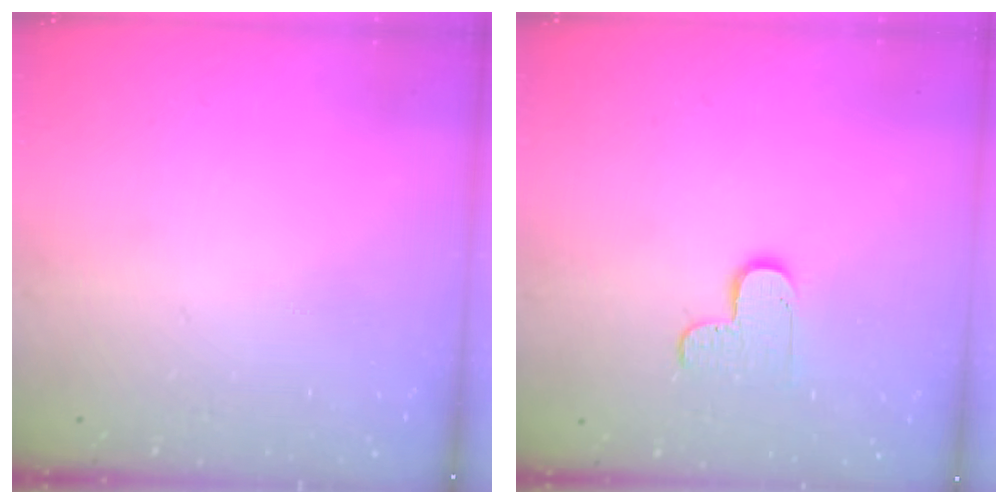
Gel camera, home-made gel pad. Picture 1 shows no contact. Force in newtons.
{"total": 6.6, "press": 6.5, "slide": 0.4}